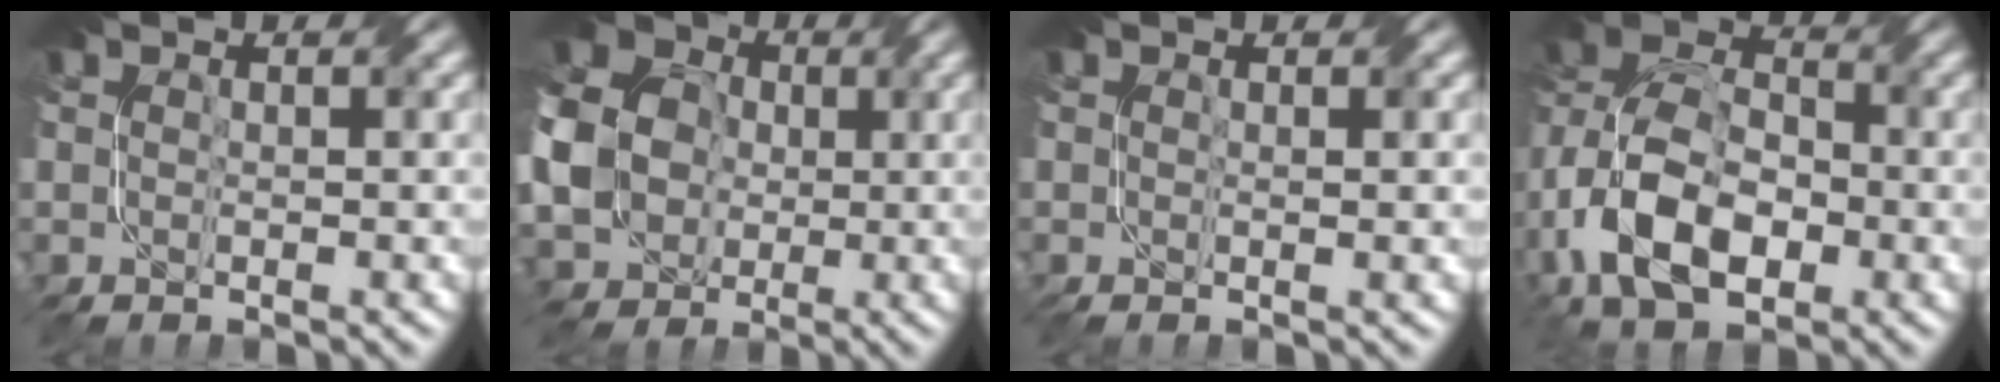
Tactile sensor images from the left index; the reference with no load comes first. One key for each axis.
{"total": 11.9, "fx": 0.5, "fy": 10.4, "fz": 5.9, "tx": -0.147, "ty": 0.003, "tz": -0.020}
{"total": 1.3, "fx": 0.0, "fy": 0.3, "fz": 1.2, "tx": -0.015, "ty": -0.001, "tz": -0.004}
{"total": 11.3, "fx": -4.1, "fy": 6.8, "fz": 8.1, "tx": -0.163, "ty": 0.000, "tz": -0.087}